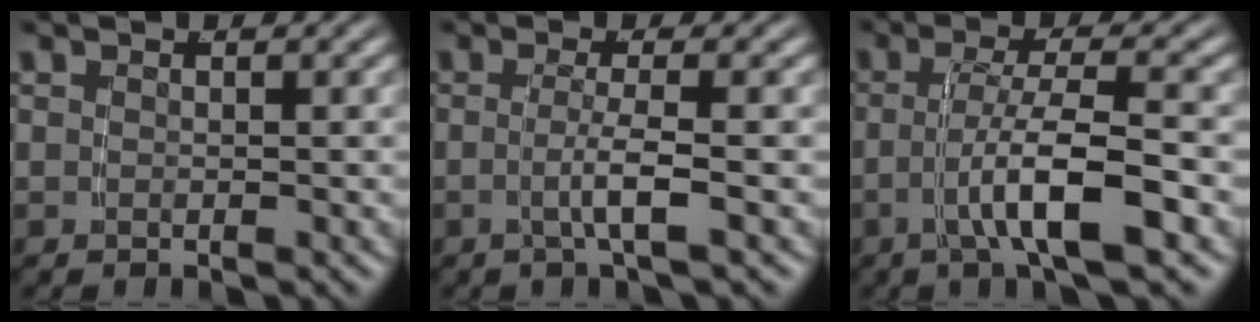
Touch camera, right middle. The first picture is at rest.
{"total": 2.5, "force": [-0.8, -0.8, 2.2], "torque": [-0.039, -0.005, -0.012]}
{"total": 5.5, "force": [-1.8, 0.6, 5.1], "torque": [-0.087, -0.002, -0.030]}